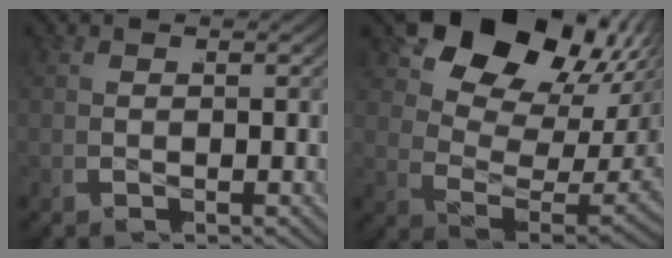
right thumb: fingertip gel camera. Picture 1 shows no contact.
{"total": 14.2, "force": [4.2, 8.2, 10.8], "torque": [-0.209, -0.010, 0.068]}